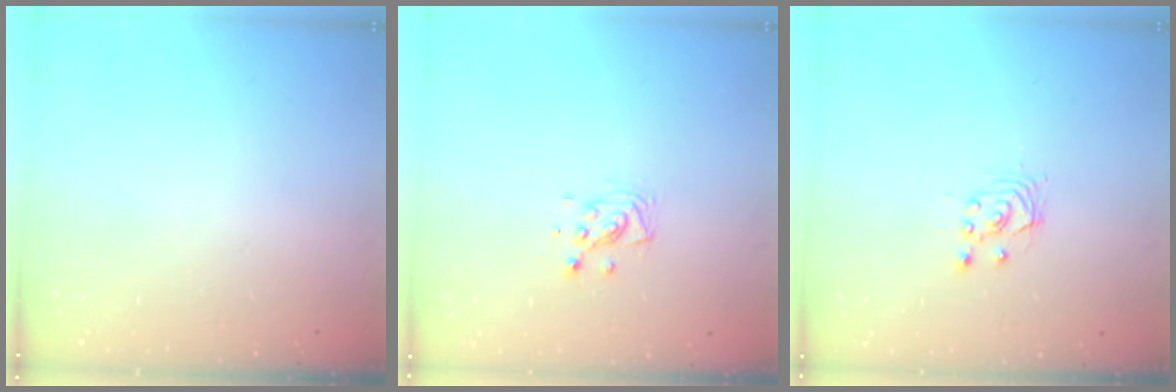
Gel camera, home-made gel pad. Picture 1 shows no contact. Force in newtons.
{"total": 6.3, "press": 6.1, "slide": 1.7}
{"total": 2.5, "press": 2.5, "slide": 0.2}